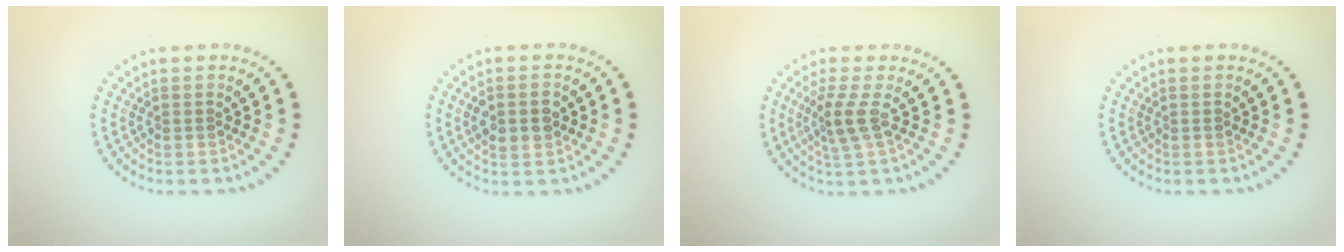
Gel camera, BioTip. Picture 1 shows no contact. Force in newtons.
{"total": 2.3, "press": 2.3, "slide": 0.0}
{"total": 2.3, "press": 1.8, "slide": 1.5}
{"total": 0.0}